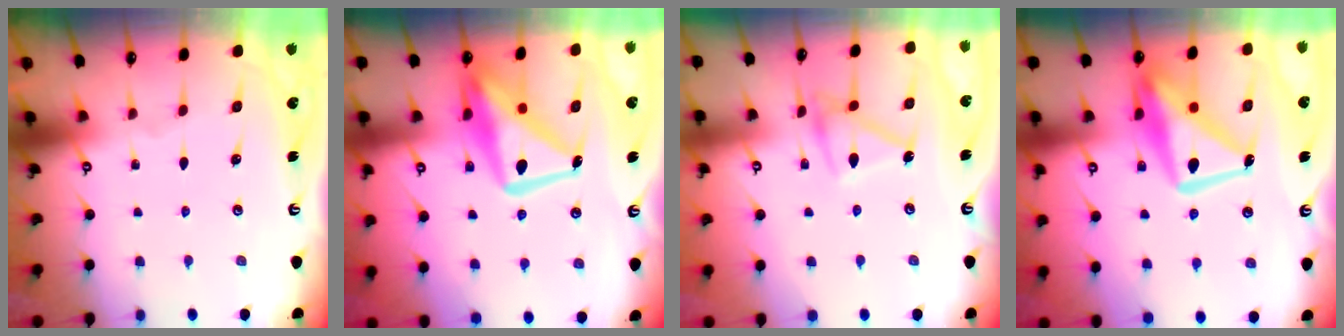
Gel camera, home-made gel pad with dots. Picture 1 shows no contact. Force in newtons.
{"total": 17.2, "press": 17.2, "slide": 1.7}
{"total": 13.2, "press": 13.2, "slide": 0.5}
{"total": 15.9, "press": 15.8, "slide": 1.7}